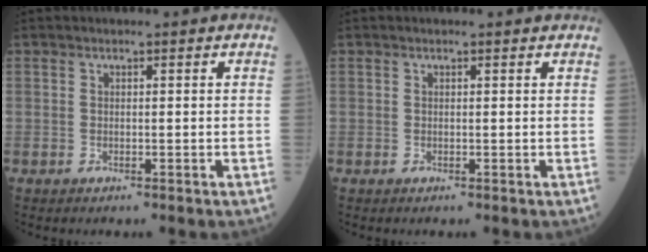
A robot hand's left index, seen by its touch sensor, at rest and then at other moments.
{"total": 1.1, "force": [1.1, 0.1, 0.2], "torque": [-0.011, 0.004, 0.007]}